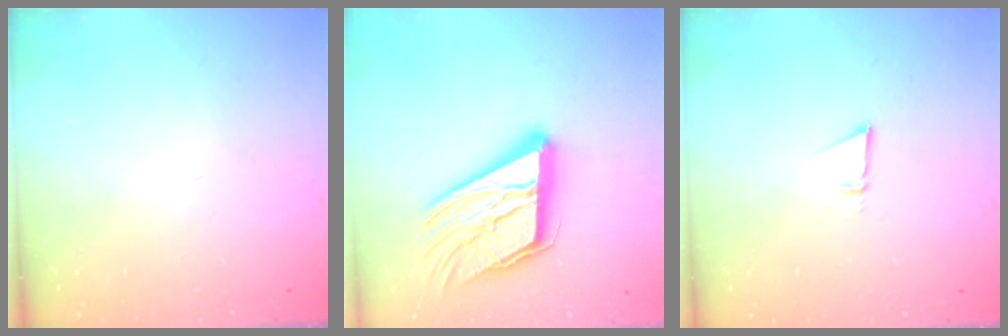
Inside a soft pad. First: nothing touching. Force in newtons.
{"total": 20.2, "press": 20.1, "slide": 2.1}
{"total": 2.6, "press": 2.5, "slide": 0.8}